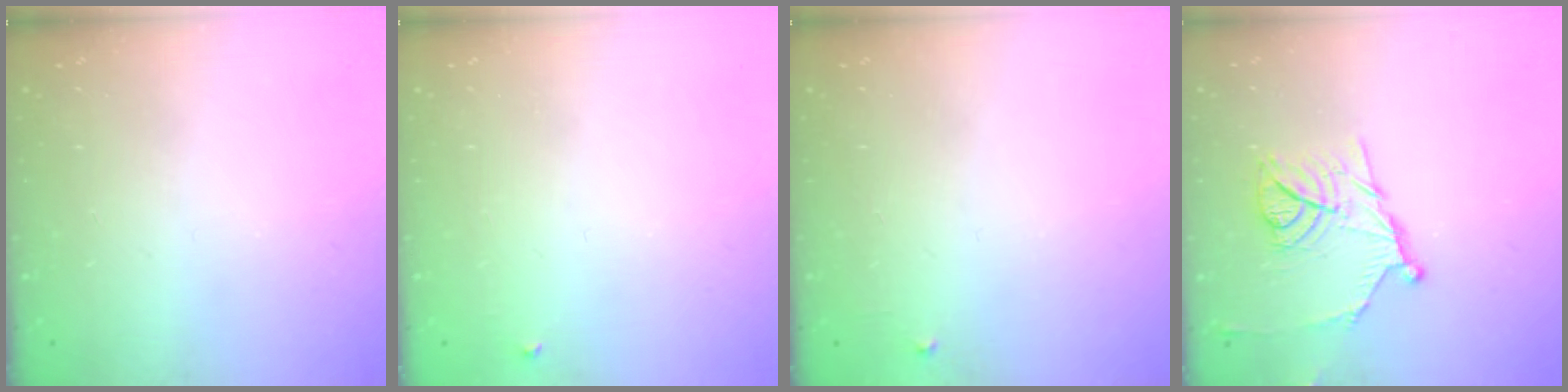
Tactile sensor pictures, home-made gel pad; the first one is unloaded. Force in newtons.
{"total": 3.0, "press": 3.0, "slide": 0.4}
{"total": 2.4, "press": 2.3, "slide": 0.4}
{"total": 13.2, "press": 13.2, "slide": 0.3}